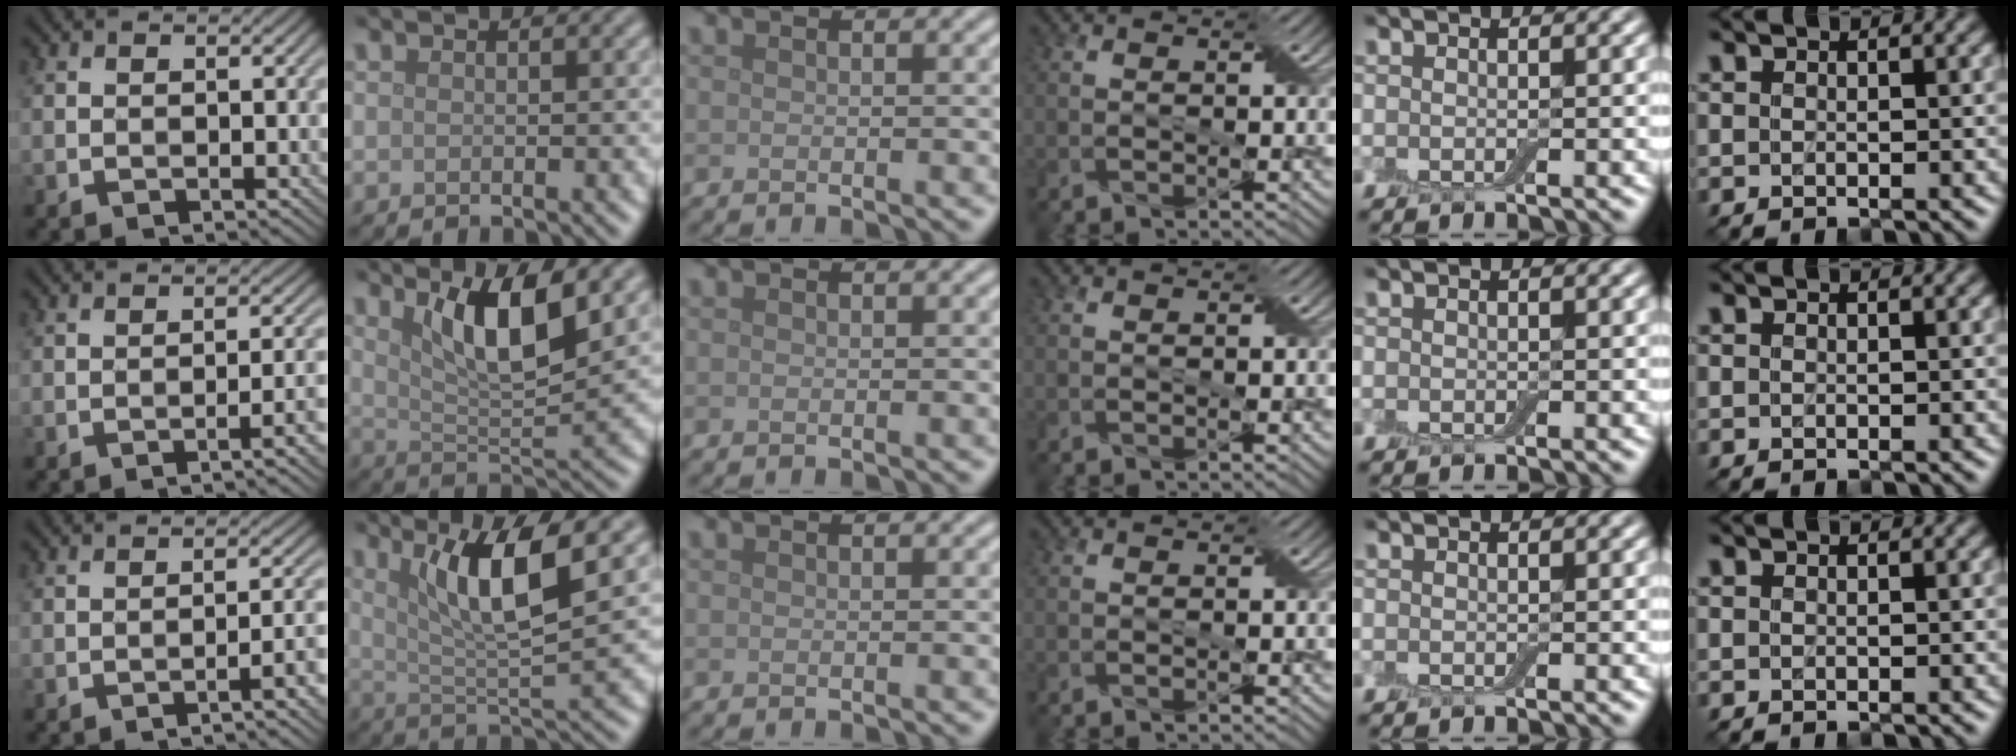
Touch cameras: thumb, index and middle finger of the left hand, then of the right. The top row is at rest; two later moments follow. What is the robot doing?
{"motion": "wrap", "object": "cling film"}